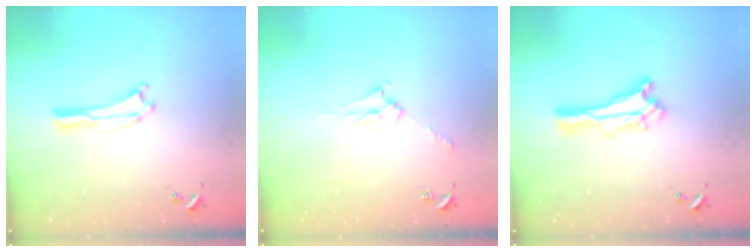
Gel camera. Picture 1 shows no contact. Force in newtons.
{"total": 4.2, "press": 4.2, "slide": 0.6}
{"total": 0.6, "press": 0.5, "slide": 0.2}